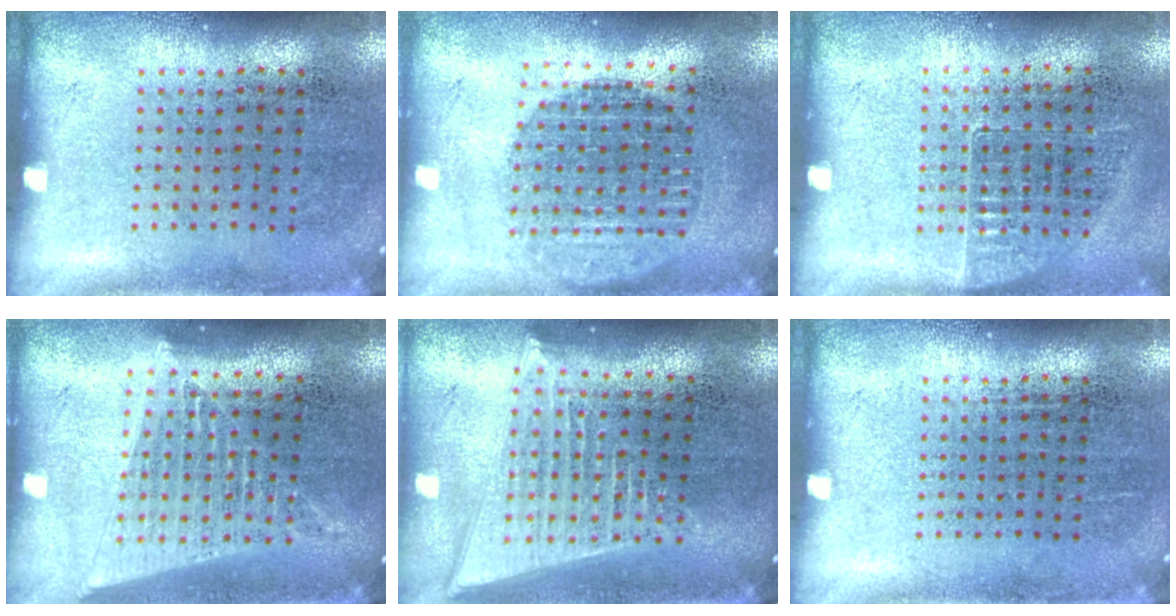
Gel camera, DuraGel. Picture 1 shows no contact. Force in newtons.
{"total": 1.7, "press": 1.4, "slide": 0.9}
{"total": 0.7, "press": 0.7, "slide": 0.1}
{"total": 1.7, "press": 1.6, "slide": 0.7}
{"total": 2.1, "press": 1.8, "slide": 1.1}
{"total": 0.0}